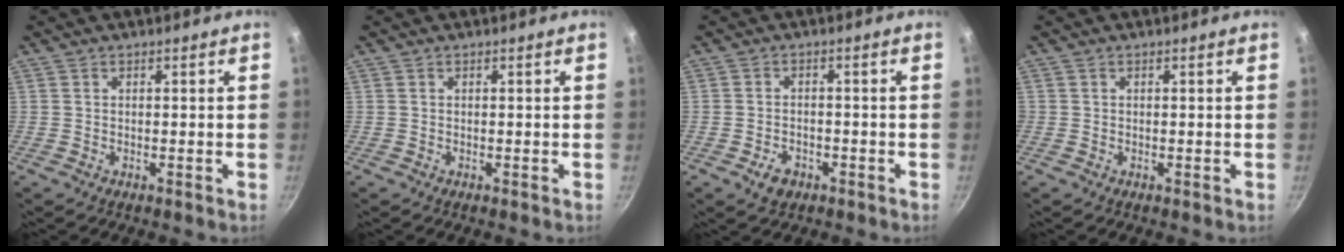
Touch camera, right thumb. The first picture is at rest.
{"total": 0.0}
{"total": 3.9, "force": [-2.0, 2.7, 2.0], "torque": [-0.030, 0.016, -0.029]}
{"total": 0.0}